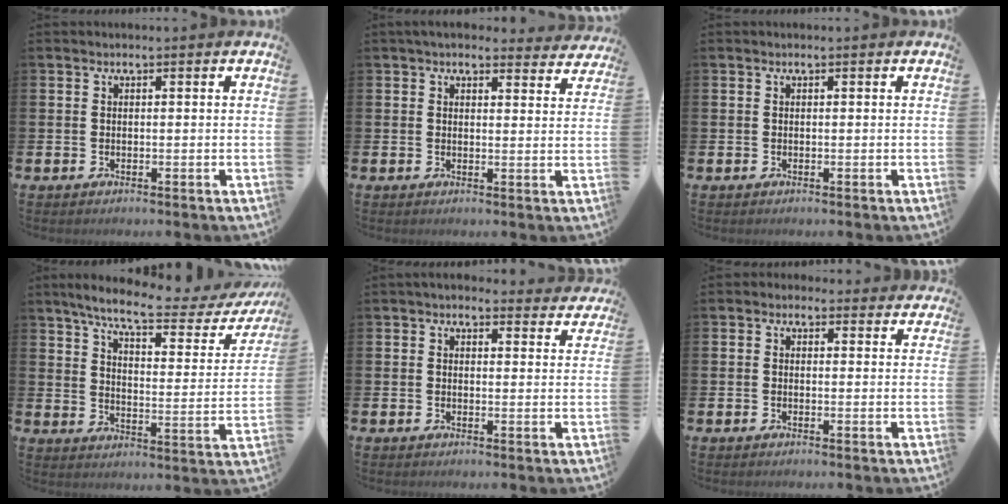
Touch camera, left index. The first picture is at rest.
{"total": 4.0, "force": [3.8, 1.2, 0.8], "torque": [-0.009, -0.020, 0.067]}
{"total": 0.0}
{"total": 8.2, "force": [6.9, 1.2, 4.2], "torque": [-0.101, -0.040, 0.111]}
{"total": 2.6, "force": [2.5, 0.8, 0.4], "torque": [0.002, -0.013, 0.041]}
{"total": 1.1, "force": [0.9, 0.7, 0.1], "torque": [0.003, 0.002, 0.013]}